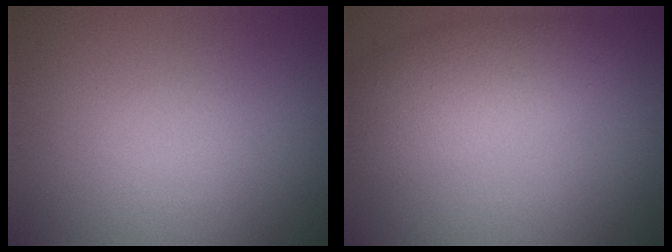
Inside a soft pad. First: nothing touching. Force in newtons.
{"total": 5.4, "press": 5.4, "slide": 0.2}